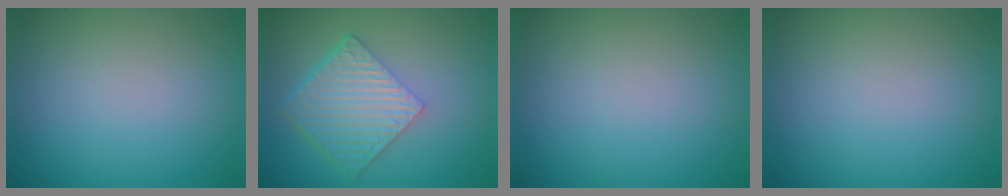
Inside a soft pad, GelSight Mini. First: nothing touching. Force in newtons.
{"total": 6.5, "press": 4.4, "slide": 4.7}
{"total": 0.0}
{"total": 0.0}